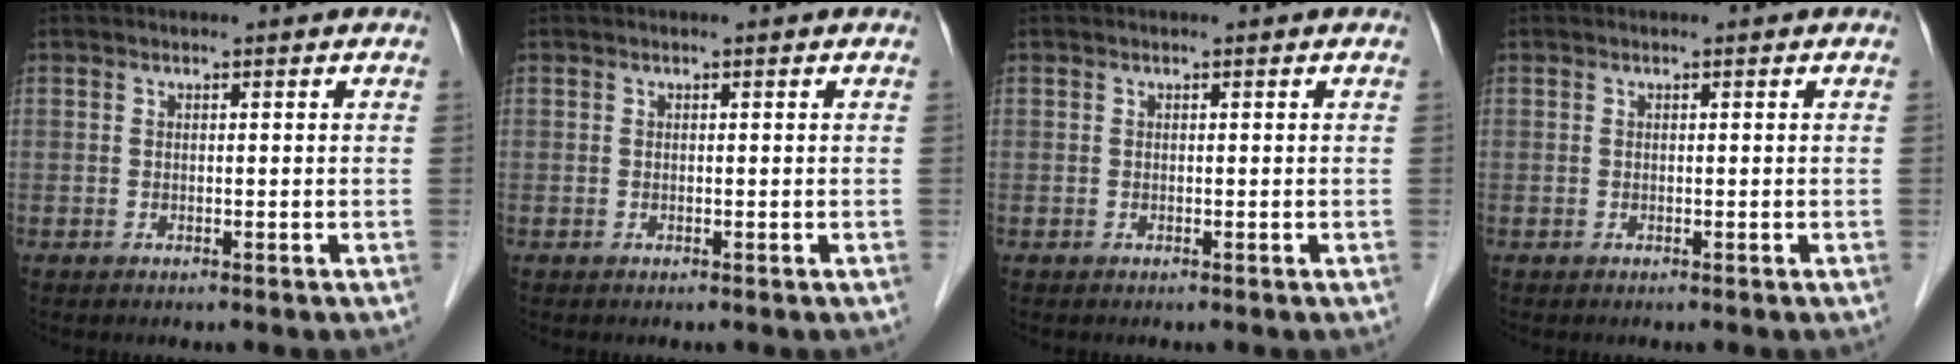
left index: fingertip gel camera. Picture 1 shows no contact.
{"total": 0.0}
{"total": 0.0}
{"total": 0.0}